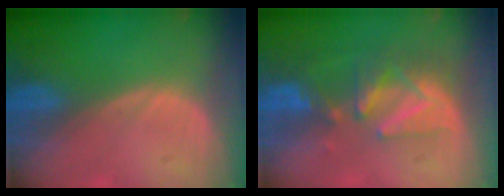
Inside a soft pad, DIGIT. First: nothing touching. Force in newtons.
{"total": 8.2, "press": 7.4, "slide": 3.5}